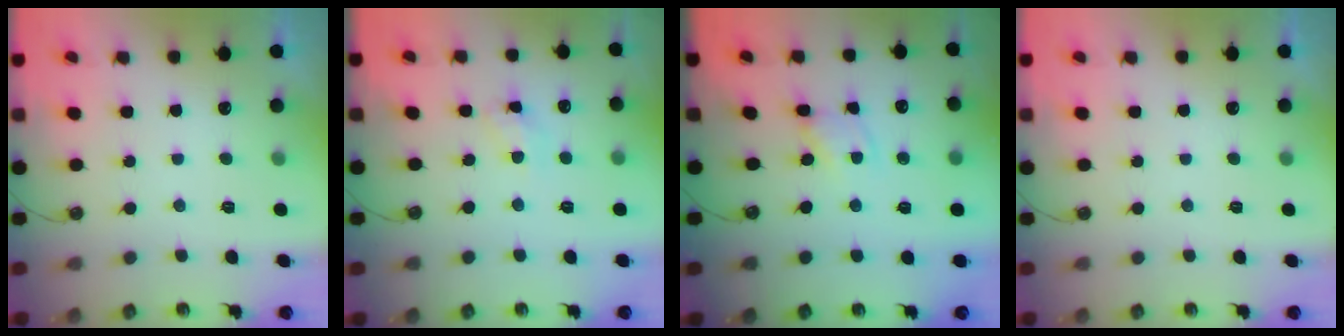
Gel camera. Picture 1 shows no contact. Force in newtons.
{"total": 6.3, "press": 6.3, "slide": 0.4}
{"total": 1.4, "press": 1.4, "slide": 0.2}
{"total": 0.0}